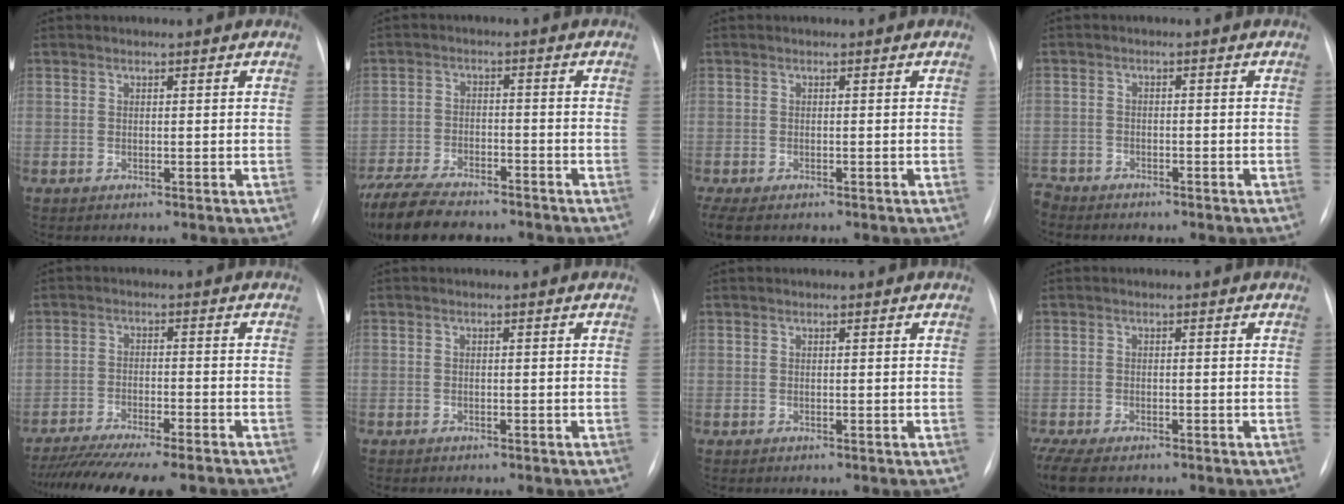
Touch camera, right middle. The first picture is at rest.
{"total": 14.8, "force": [-12.4, 4.4, 6.9], "torque": [-0.152, -0.016, -0.198]}
{"total": 5.5, "force": [-4.0, 2.2, 2.9], "torque": [-0.054, -0.009, -0.060]}
{"total": 5.5, "force": [-4.8, 2.5, 1.0], "torque": [-0.015, -0.005, -0.077]}
{"total": 14.8, "force": [-12.9, 1.6, 7.2], "torque": [-0.114, -0.021, -0.189]}
{"total": 0.8, "force": [-0.6, 0.4, 0.3], "torque": [-0.007, 0.001, -0.007]}
{"total": 0.0}
{"total": 9.1, "force": [-6.8, 3.6, 4.9], "torque": [-0.109, -0.007, -0.104]}